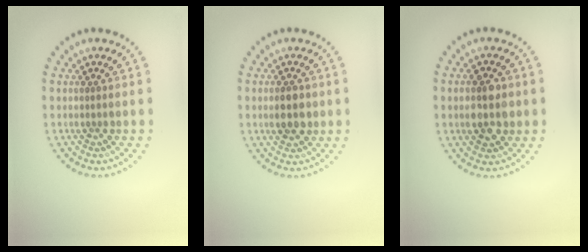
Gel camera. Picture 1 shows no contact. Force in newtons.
{"total": 2.6, "press": 2.6, "slide": 0.1}
{"total": 4.1, "press": 4.1, "slide": 0.1}